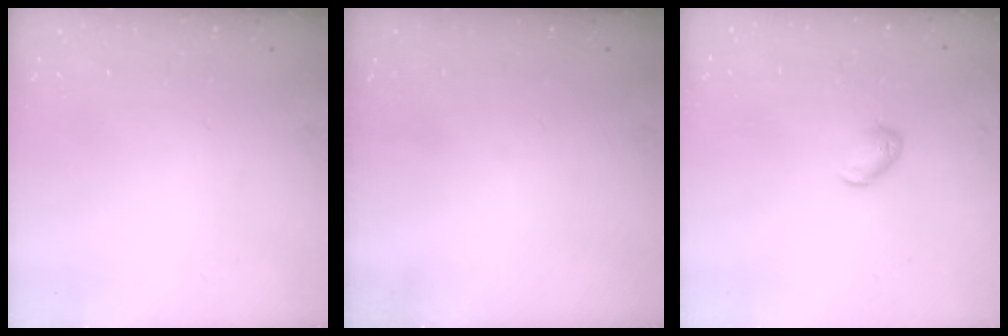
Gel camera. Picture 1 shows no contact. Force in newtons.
{"total": 0.0}
{"total": 6.2, "press": 6.1, "slide": 1.1}